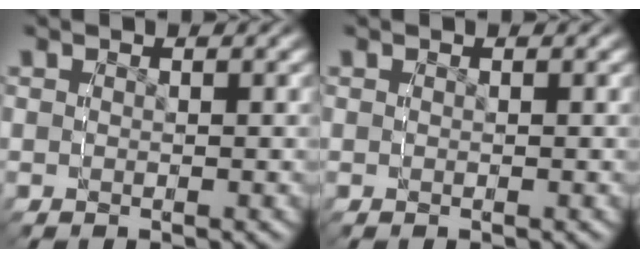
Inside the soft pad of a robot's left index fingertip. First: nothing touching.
{"total": 0.0}